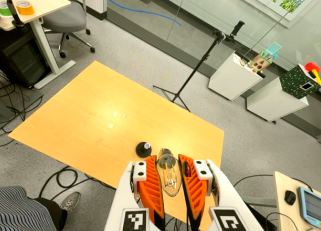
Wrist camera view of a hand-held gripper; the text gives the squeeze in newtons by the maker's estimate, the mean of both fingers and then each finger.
{"total": 23.8, "left": 26.1, "right": 21.6}